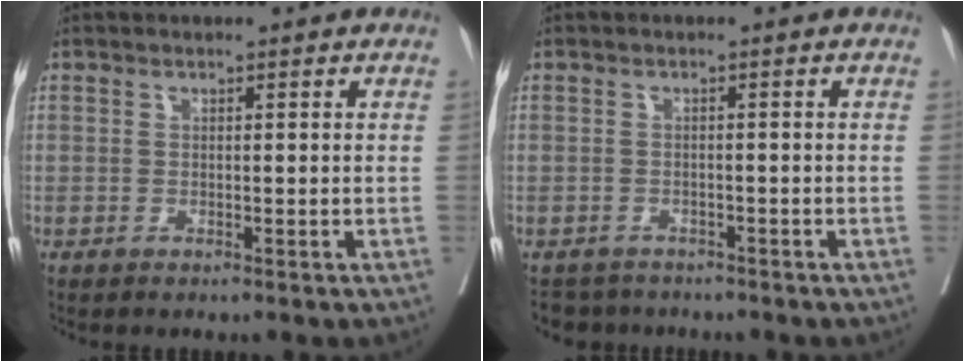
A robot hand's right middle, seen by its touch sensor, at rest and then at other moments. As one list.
[{"total": 3.7, "force": [-3.3, 1.6, -0.4], "torque": [0.009, -0.003, -0.054]}]